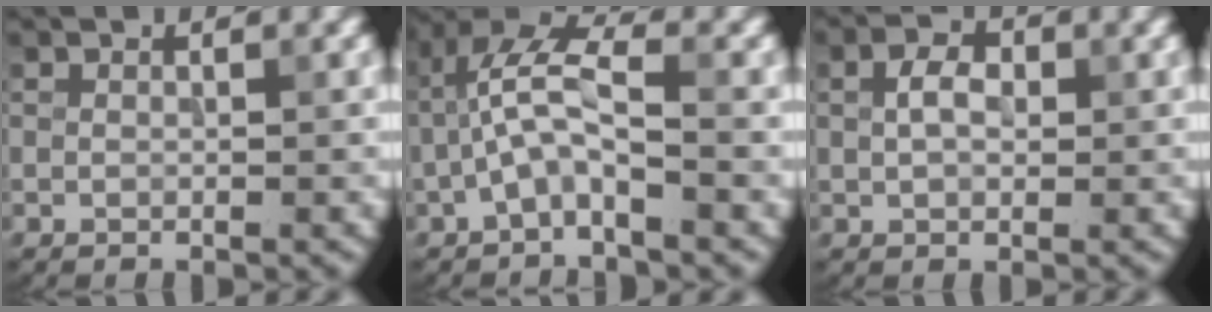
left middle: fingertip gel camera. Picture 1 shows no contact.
{"total": 4.6, "force": [-1.3, 1.7, 4.1], "torque": [-0.092, 0.021, -0.035]}
{"total": 2.7, "force": [0.5, 1.8, 2.0], "torque": [-0.040, 0.005, 0.006]}